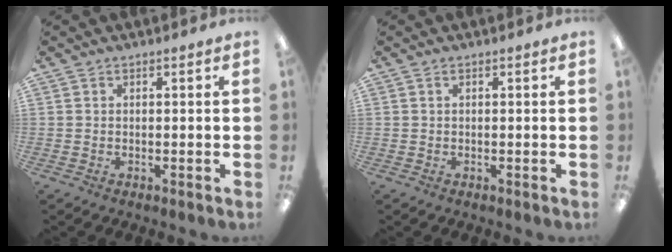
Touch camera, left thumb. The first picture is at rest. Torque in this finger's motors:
{"motor_torque": [0.00, 0.00, 0.00, 0.01, 0.00]}